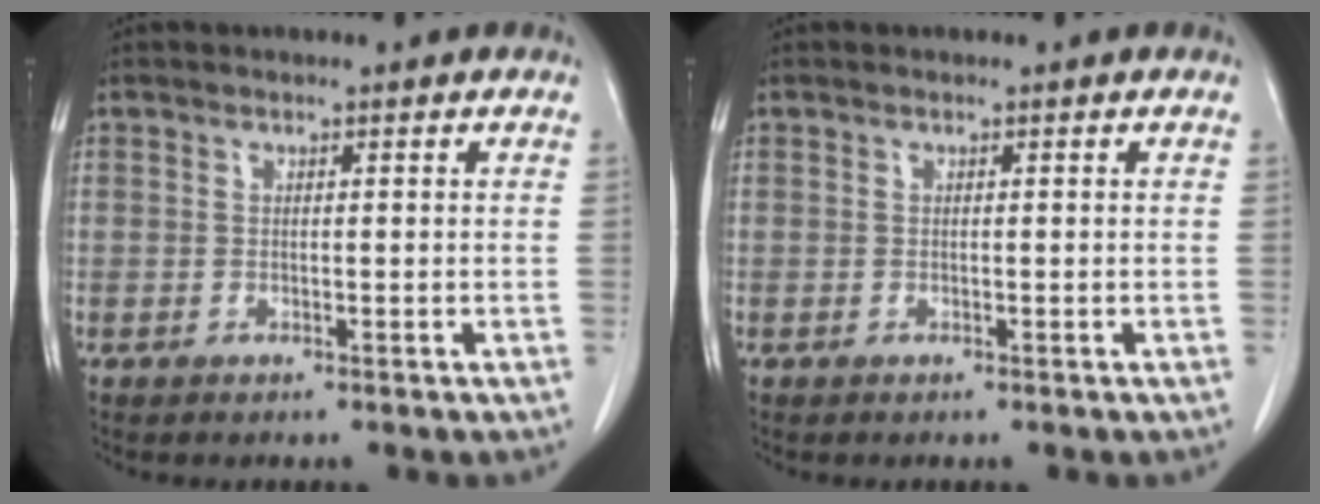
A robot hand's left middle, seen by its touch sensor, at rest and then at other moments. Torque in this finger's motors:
{"motor_torque": [0.00, 0.00, -0.02, 0.00]}